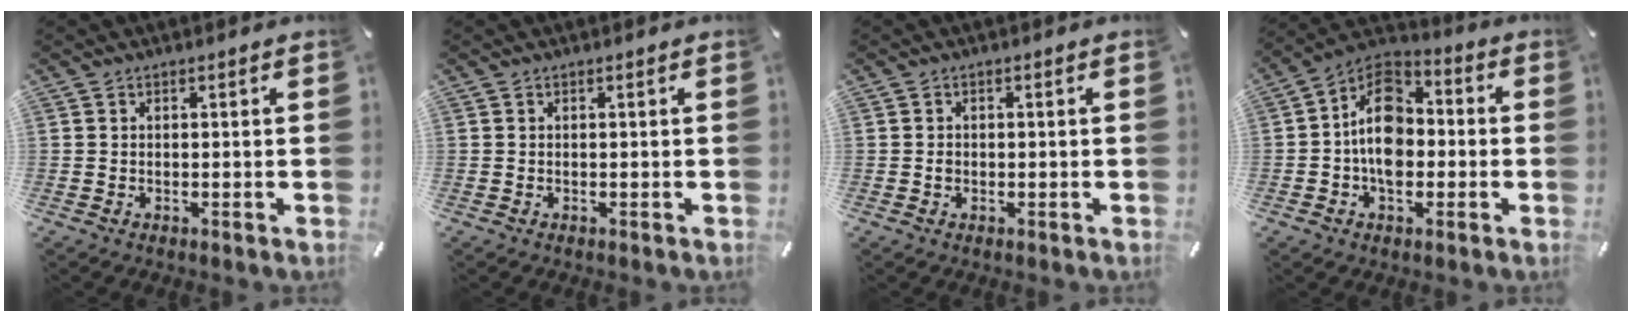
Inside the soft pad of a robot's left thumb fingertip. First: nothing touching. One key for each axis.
{"total": 0.0}
{"total": 0.7, "fx": -0.2, "fy": 0.6, "fz": 0.4, "tx": -0.007, "ty": 0.002, "tz": -0.005}
{"total": 12.0, "fx": -1.6, "fy": 8.5, "fz": 8.3, "tx": -0.151, "ty": 0.010, "tz": -0.031}